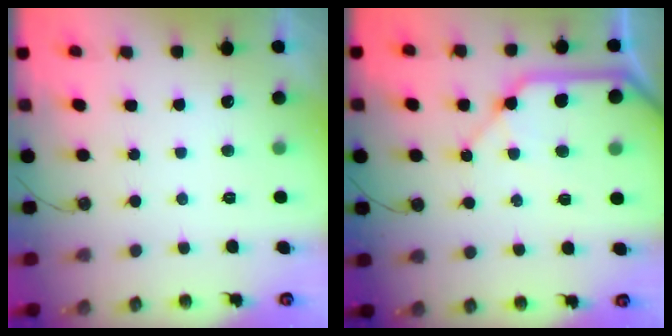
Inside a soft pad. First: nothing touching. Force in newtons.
{"total": 13.9, "press": 13.8, "slide": 1.6}